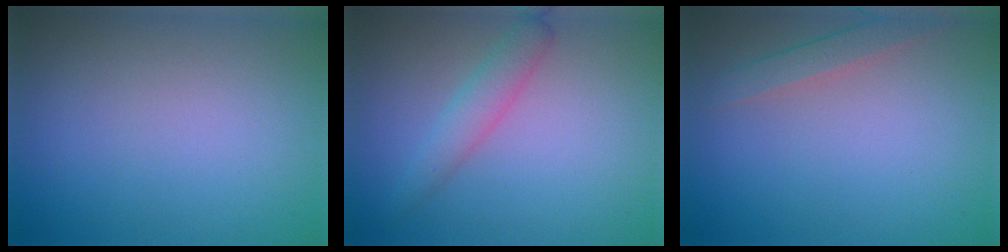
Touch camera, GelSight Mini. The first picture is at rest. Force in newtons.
{"total": 1.7, "press": 1.7, "slide": 0.1}
{"total": 1.8, "press": 1.8, "slide": 0.1}